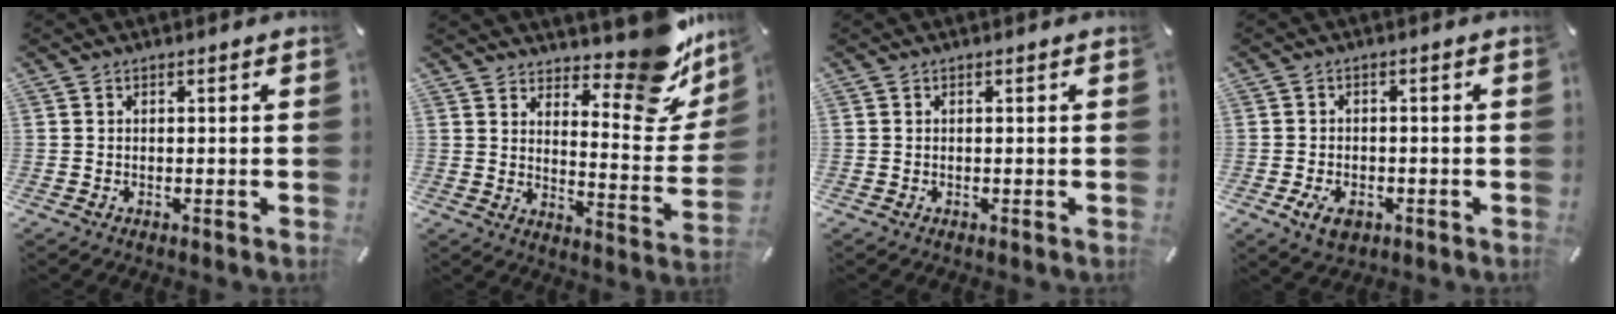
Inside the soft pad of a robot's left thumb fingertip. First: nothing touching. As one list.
[{"total": 15.0, "force": [11.8, 5.9, 7.1], "torque": [-0.066, -0.122, 0.197]}, {"total": 0.0}, {"total": 4.3, "force": [-1.9, 2.8, 2.7], "torque": [-0.063, 0.002, -0.037]}]